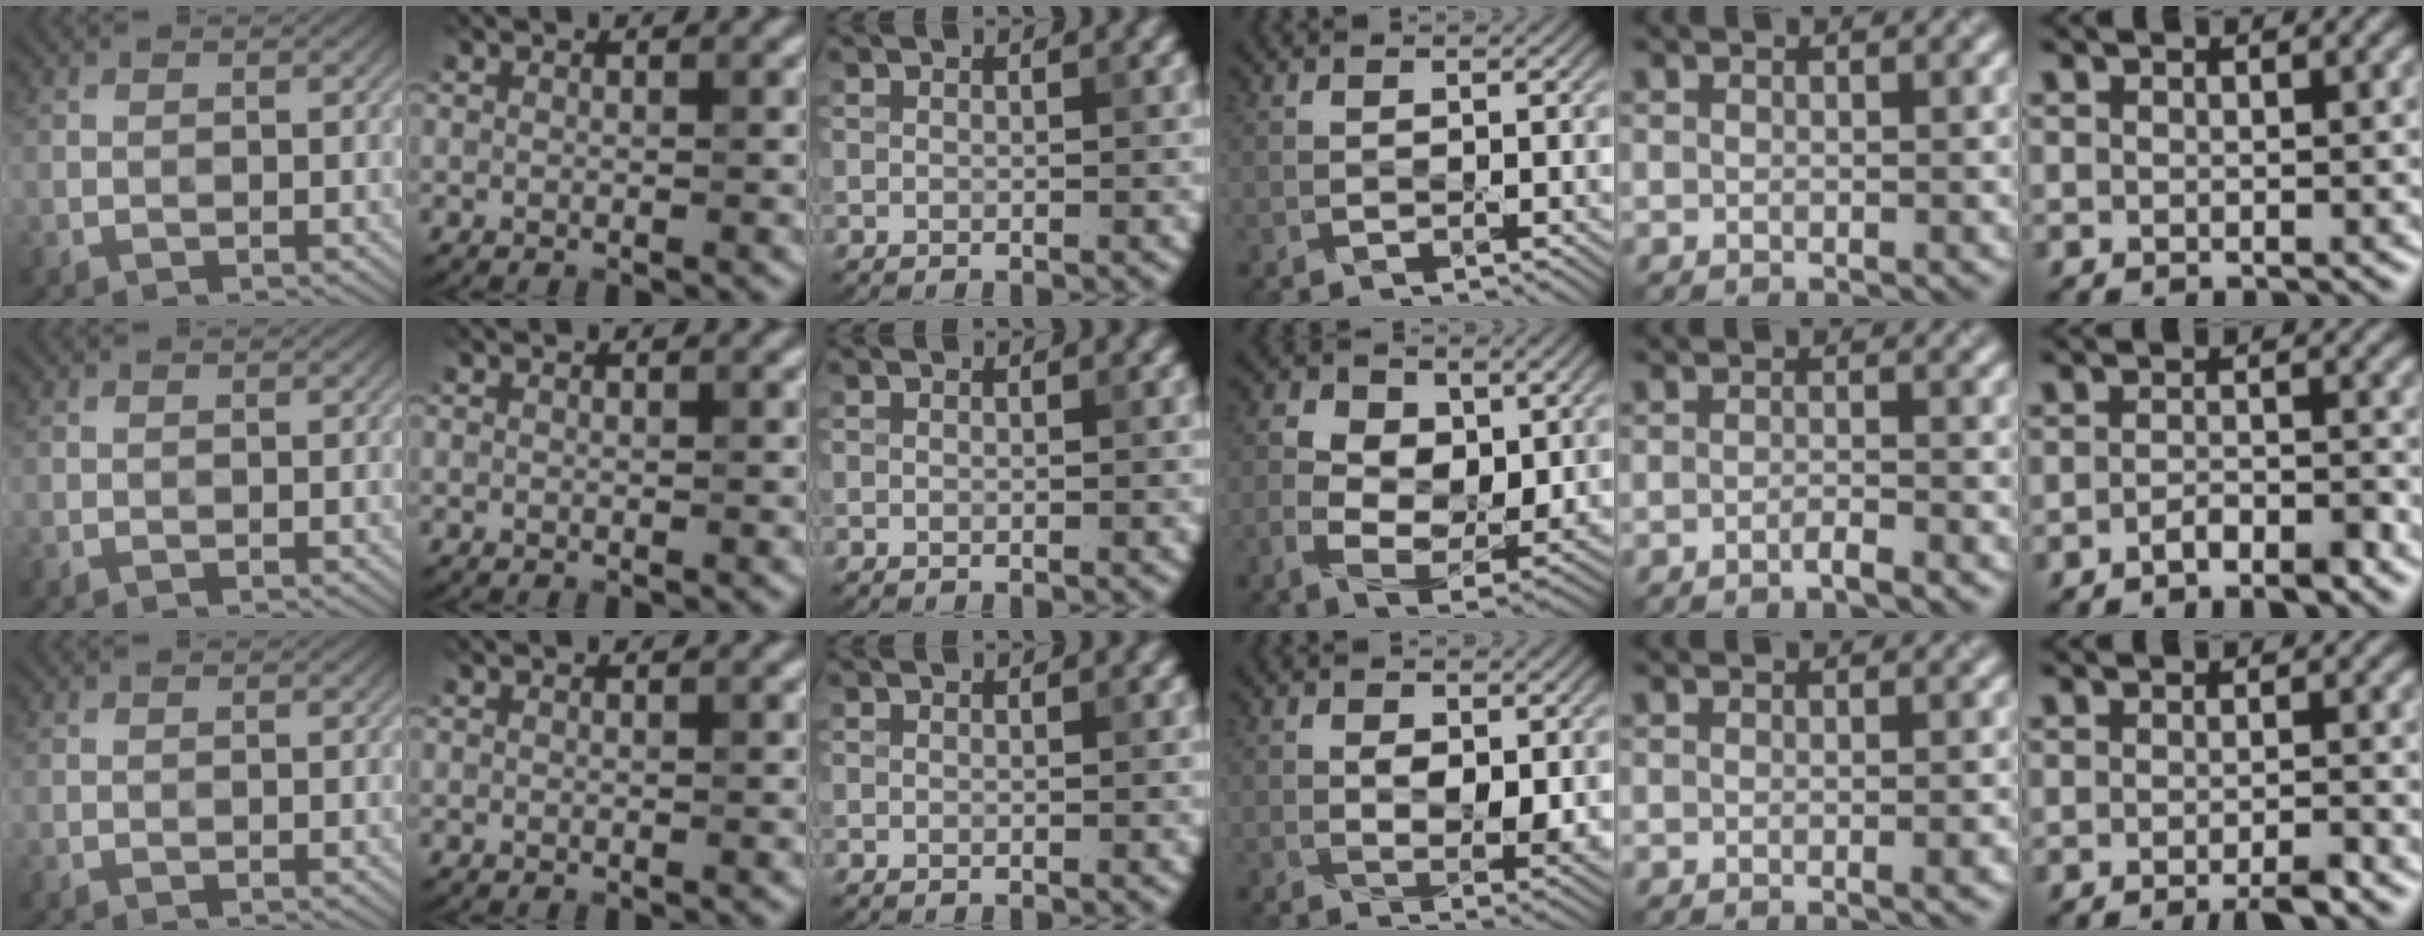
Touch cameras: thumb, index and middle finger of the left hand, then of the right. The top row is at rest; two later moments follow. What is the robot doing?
{"motion": "squeeze", "object": "air blower"}